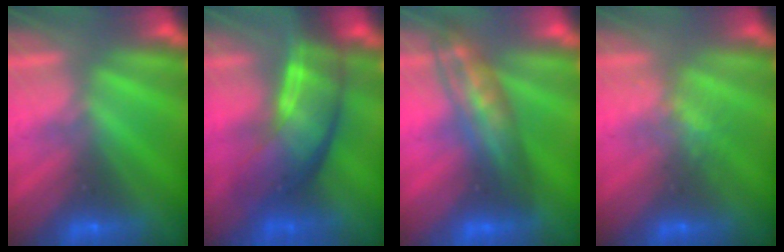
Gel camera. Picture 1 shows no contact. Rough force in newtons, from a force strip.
{"total": 7.3}
{"total": 2.8}
{"total": 2.2}